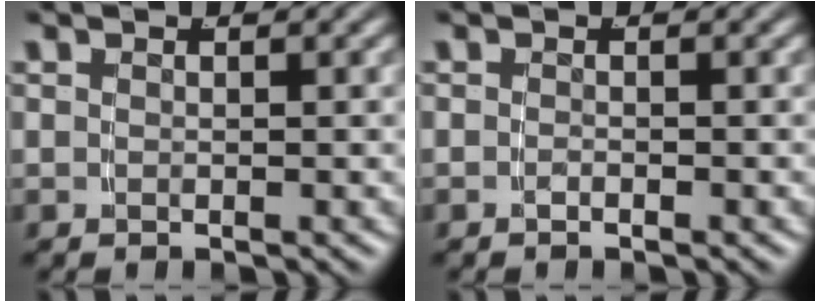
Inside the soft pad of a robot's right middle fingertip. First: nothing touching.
{"total": 0.7, "force": [-0.6, -0.3, 0.0], "torque": [0.001, -0.002, -0.009]}